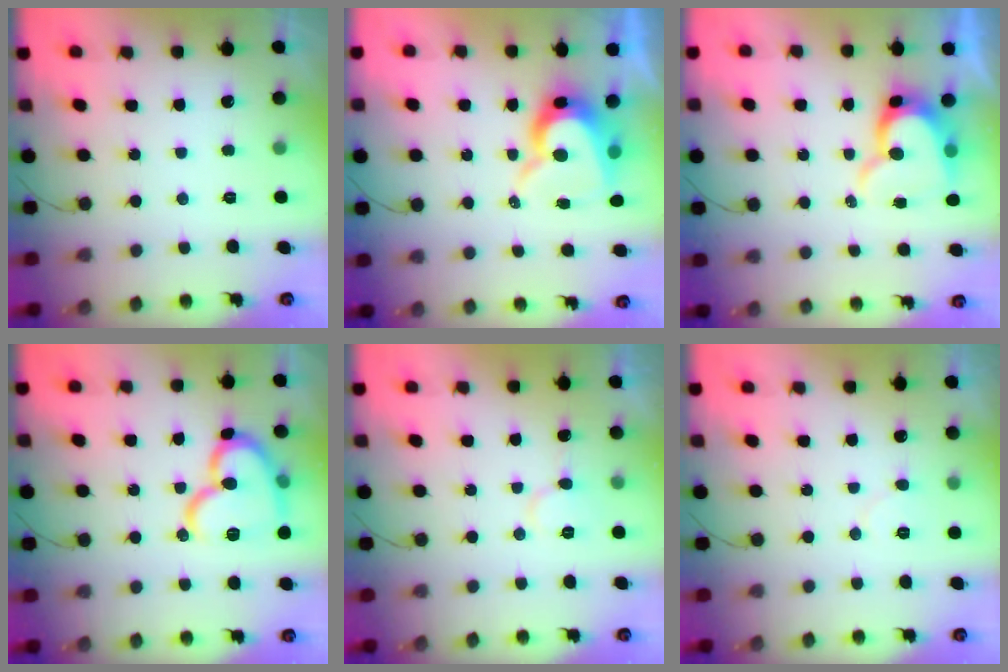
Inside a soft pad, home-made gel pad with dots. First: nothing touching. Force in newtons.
{"total": 11.2, "press": 11.1, "slide": 1.1}
{"total": 12.7, "press": 12.7, "slide": 1.3}
{"total": 16.4, "press": 16.3, "slide": 1.6}
{"total": 7.0, "press": 7.0, "slide": 0.3}
{"total": 4.8, "press": 4.8, "slide": 0.6}